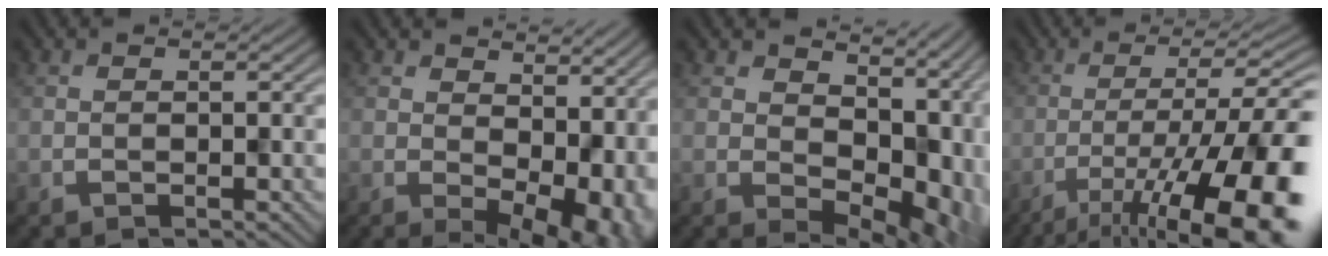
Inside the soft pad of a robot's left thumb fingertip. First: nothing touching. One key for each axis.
{"total": 11.1, "fx": 0.7, "fy": 7.1, "fz": 8.6, "tx": -0.096, "ty": -0.029, "tz": 0.057}
{"total": 11.0, "fx": 2.4, "fy": 6.9, "fz": 8.3, "tx": -0.110, "ty": -0.021, "tz": 0.072}
{"total": 16.3, "fx": -8.2, "fy": 4.8, "fz": 13.2, "tx": -0.183, "ty": -0.007, "tz": -0.121}